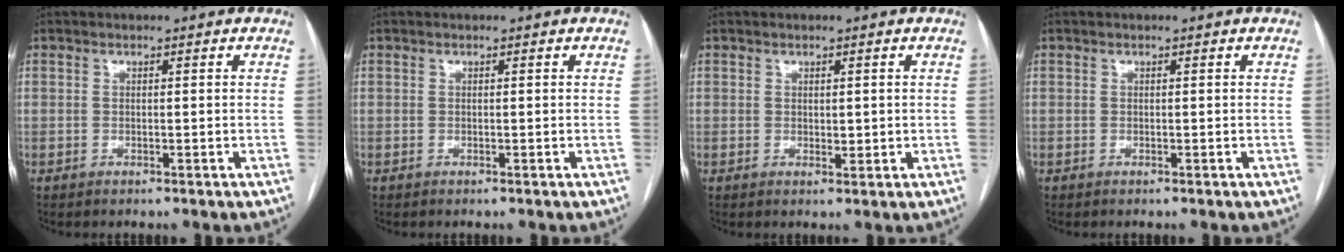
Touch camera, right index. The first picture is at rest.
{"total": 0.0}
{"total": 1.5, "force": [0.5, 1.1, 0.9], "torque": [-0.005, -0.002, 0.011]}
{"total": 0.0}